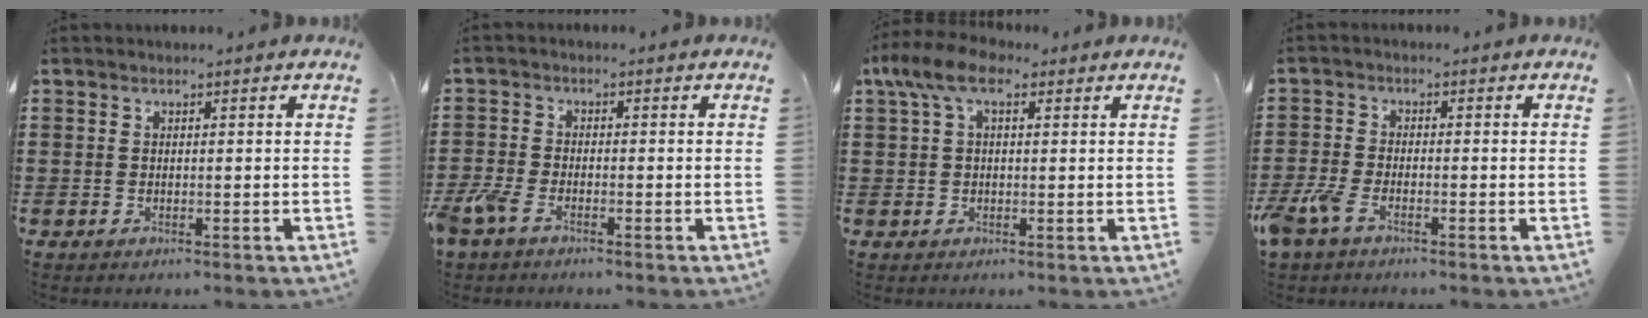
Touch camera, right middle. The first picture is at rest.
{"total": 3.2, "force": [-2.2, 1.3, 1.9], "torque": [-0.067, -0.008, -0.053]}
{"total": 6.7, "force": [3.4, 3.0, 5.0], "torque": [-0.107, 0.012, 0.060]}
{"total": 3.8, "force": [-2.5, 1.4, 2.5], "torque": [-0.075, -0.008, -0.055]}